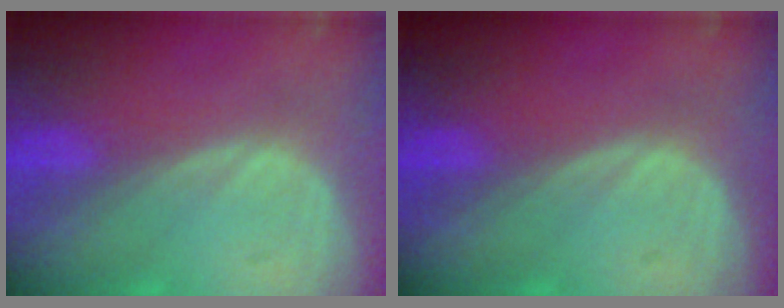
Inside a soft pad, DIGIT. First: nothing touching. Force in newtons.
{"total": 0.0}